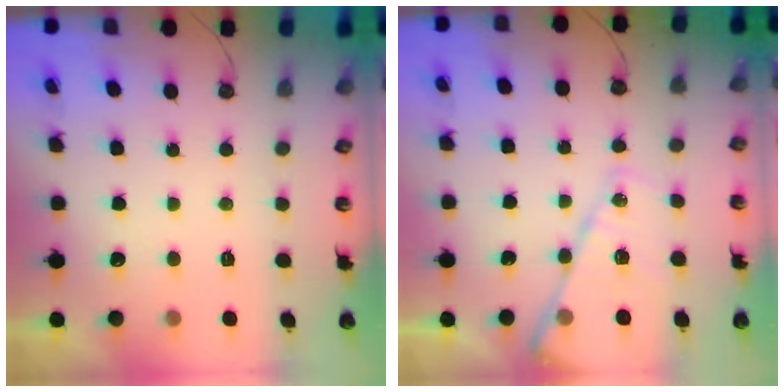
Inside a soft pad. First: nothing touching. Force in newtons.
{"total": 15.8, "press": 15.8, "slide": 1.5}